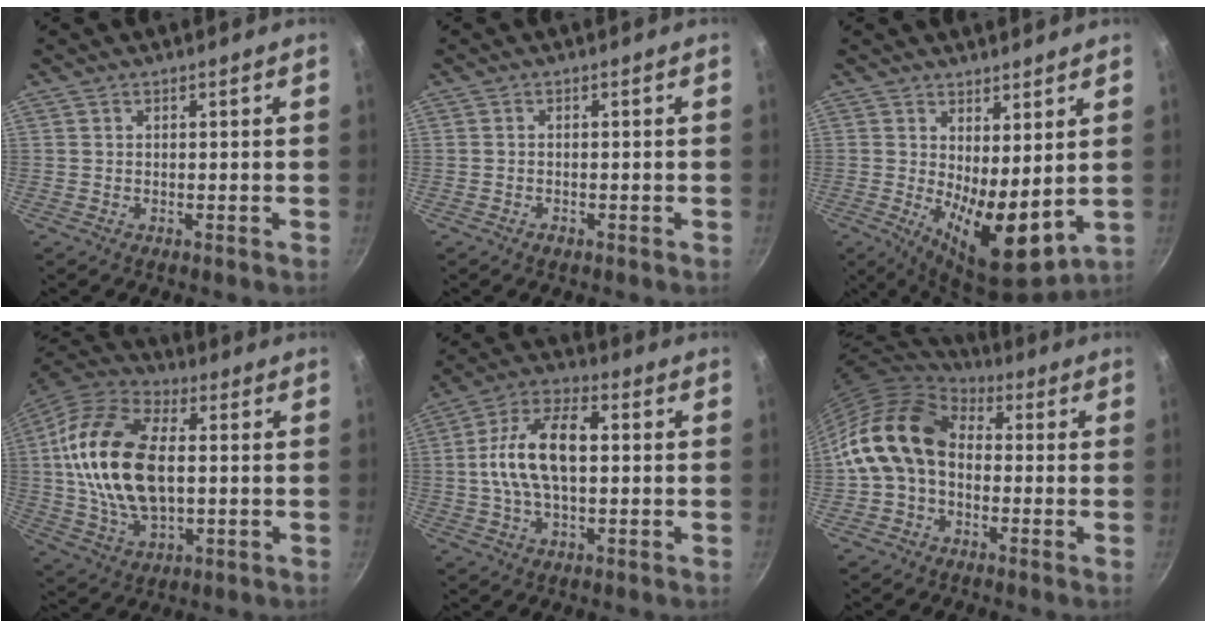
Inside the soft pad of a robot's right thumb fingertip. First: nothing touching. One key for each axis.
{"total": 1.2, "fx": -0.7, "fy": 0.8, "fz": 0.6, "tx": -0.012, "ty": 0.004, "tz": -0.013}
{"total": 11.5, "fx": 1.0, "fy": 4.6, "fz": 10.5, "tx": -0.141, "ty": -0.032, "tz": 0.025}
{"total": 20.7, "fx": 1.3, "fy": 11.8, "fz": 17.0, "tx": -0.319, "ty": 0.015, "tz": 0.015}
{"total": 14.0, "fx": 0.8, "fy": 7.4, "fz": 11.9, "tx": -0.207, "ty": 0.031, "tz": 0.001}
{"total": 13.9, "fx": 0.0, "fy": 10.2, "fz": 9.5, "tx": -0.150, "ty": 0.030, "tz": -0.017}